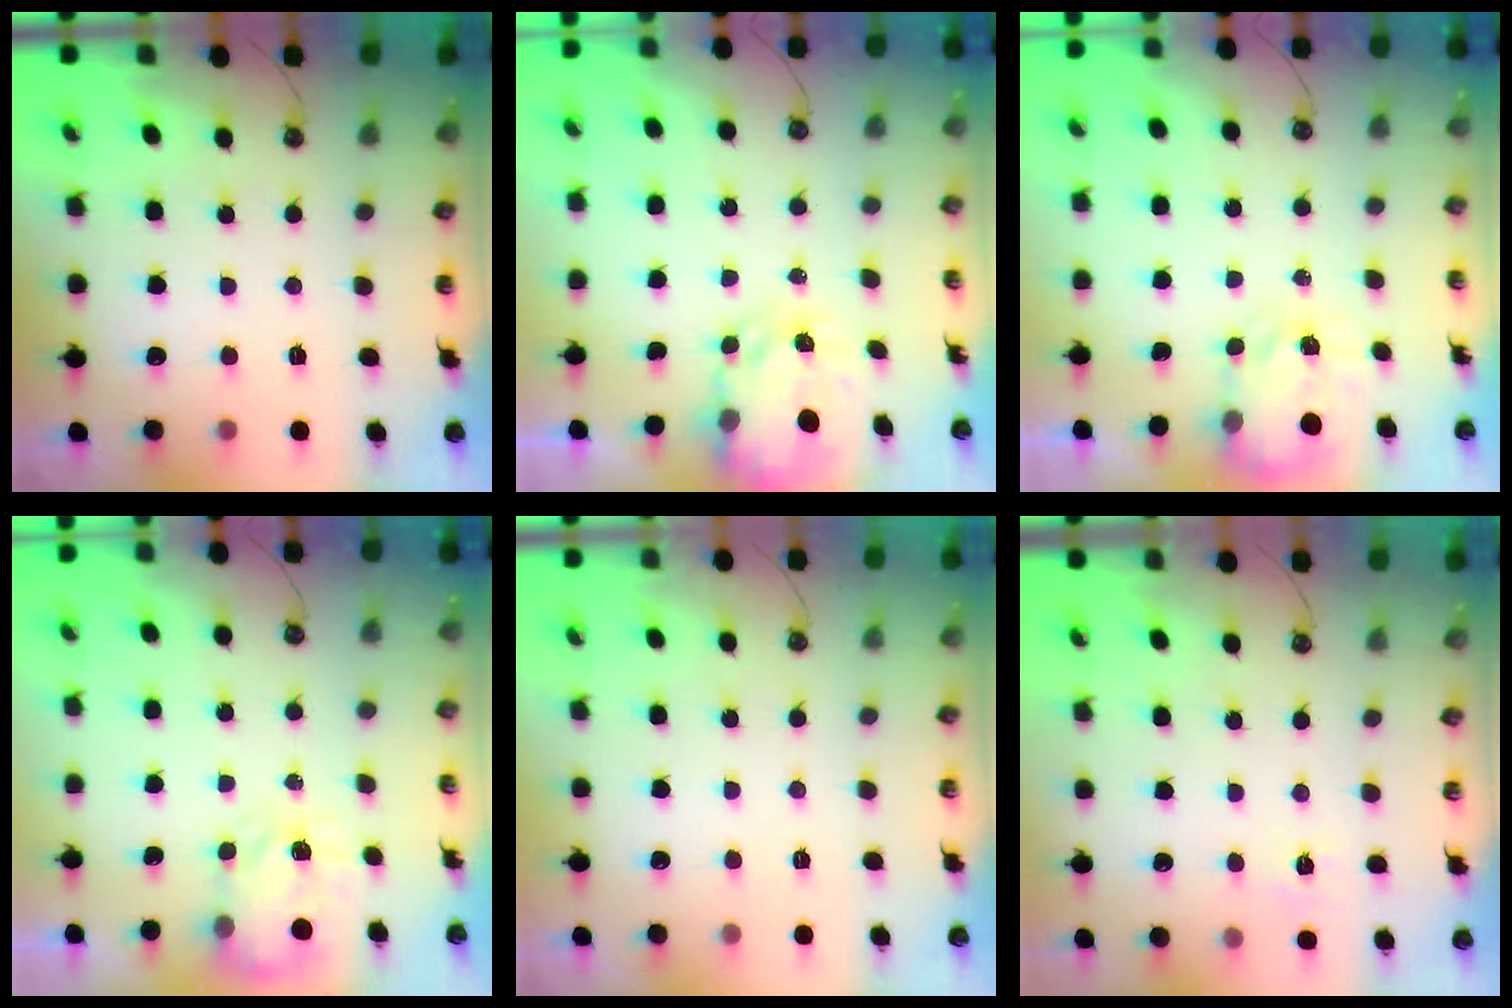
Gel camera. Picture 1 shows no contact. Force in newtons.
{"total": 3.9, "press": 3.9, "slide": 0.1}
{"total": 3.9, "press": 3.9, "slide": 0.5}
{"total": 3.6, "press": 3.6, "slide": 0.6}
{"total": 0.0}
{"total": 3.9, "press": 3.9, "slide": 0.5}